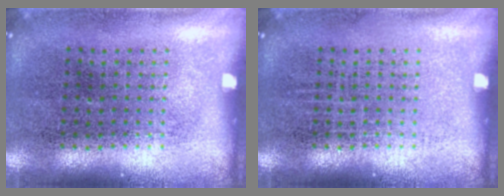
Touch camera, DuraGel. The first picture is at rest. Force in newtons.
{"total": 0.0}